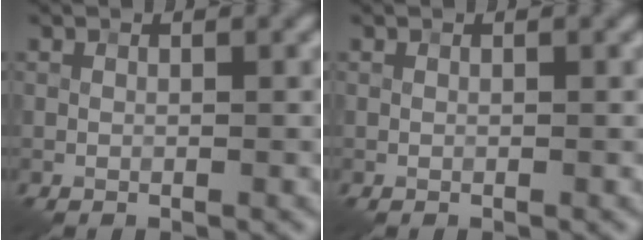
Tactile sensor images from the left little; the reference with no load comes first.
{"total": 0.0}